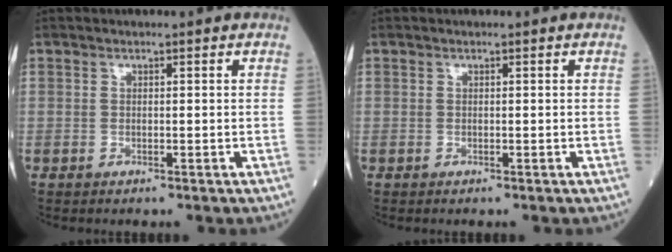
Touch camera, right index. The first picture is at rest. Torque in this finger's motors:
{"motor_torque": [0.13, -0.08, 0.11, 0.02]}